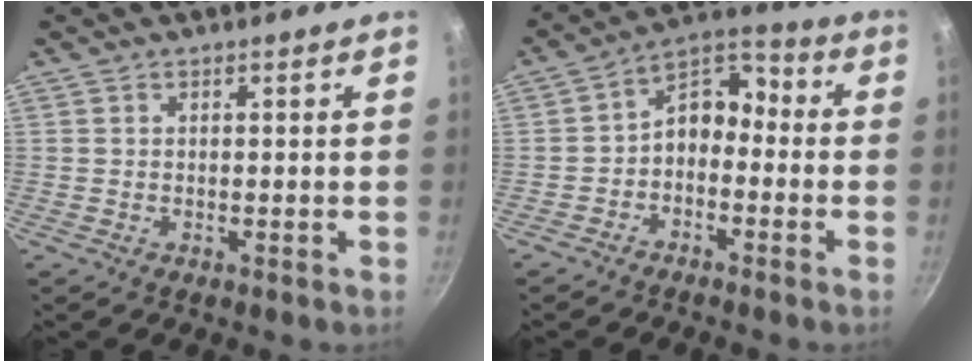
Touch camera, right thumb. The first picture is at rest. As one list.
[{"total": 8.3, "force": [-2.3, 6.0, 5.3], "torque": [-0.059, 0.062, -0.055]}]